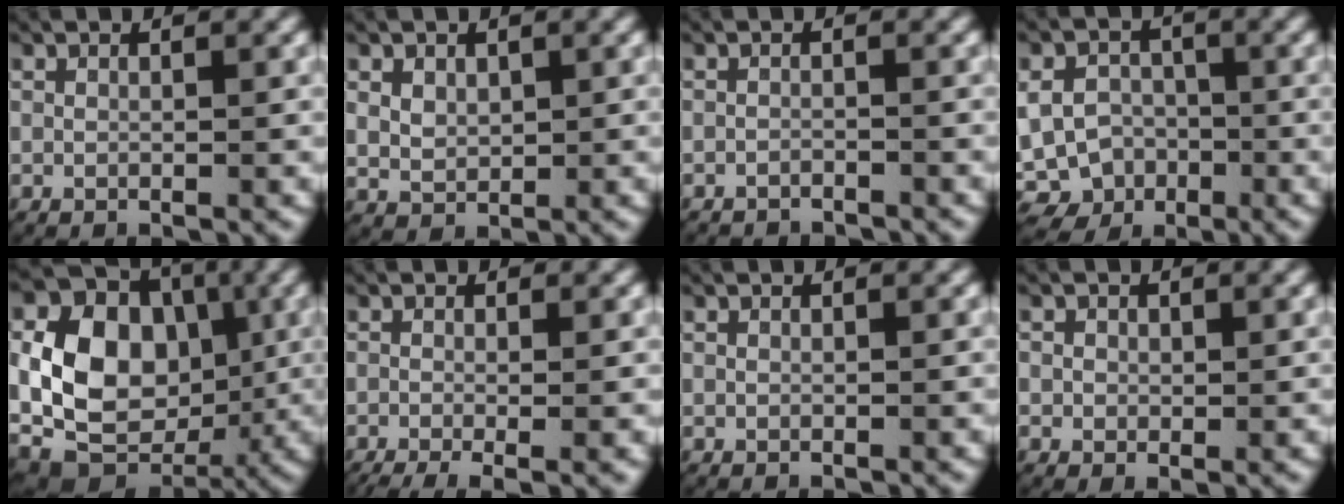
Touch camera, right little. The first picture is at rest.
{"total": 2.2, "force": [0.7, 1.8, 1.0], "torque": [-0.031, -0.009, 0.025]}
{"total": 1.5, "force": [-1.5, 0.1, 0.0], "torque": [-0.002, -0.007, -0.024]}
{"total": 12.6, "force": [-4.3, 11.4, 3.1], "torque": [-0.081, -0.052, -0.075]}
{"total": 14.1, "force": [-0.4, 11.1, 8.6], "torque": [-0.184, -0.035, 0.008]}
{"total": 3.9, "force": [-2.8, 1.1, 2.6], "torque": [-0.041, -0.018, -0.036]}
{"total": 0.0}
{"total": 1.3, "force": [0.1, 1.2, 0.4], "torque": [-0.007, -0.003, 0.001]}